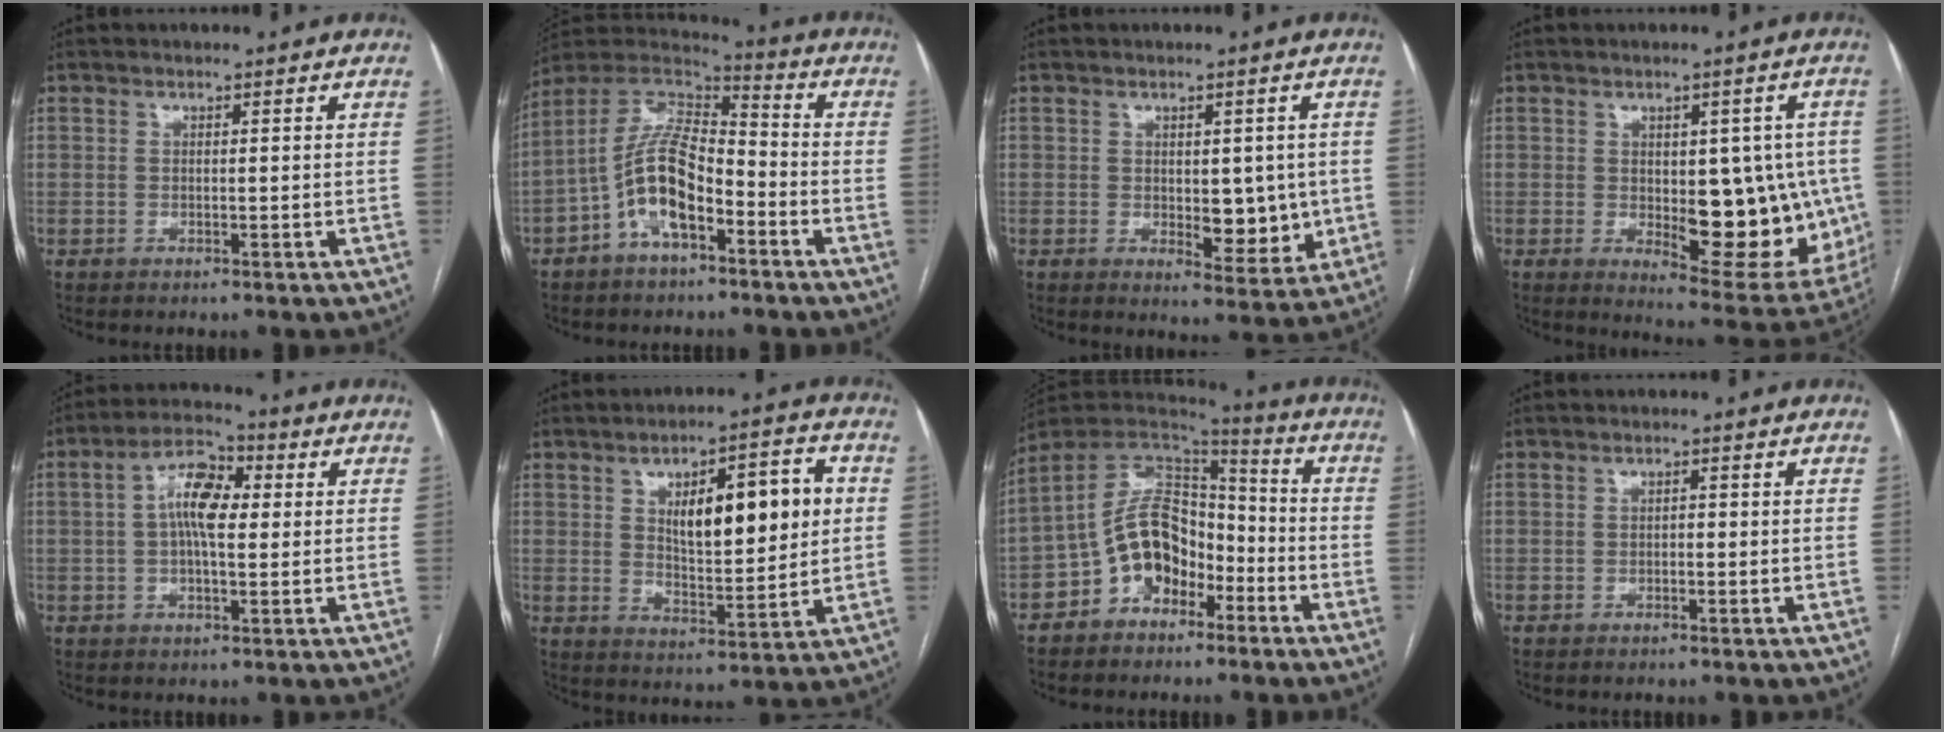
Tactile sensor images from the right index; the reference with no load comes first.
{"total": 12.6, "force": [-5.0, 5.5, 10.2], "torque": [-0.211, 0.030, -0.088]}
{"total": 7.0, "force": [-0.2, 3.6, 6.0], "torque": [-0.065, -0.006, 0.011]}
{"total": 15.0, "force": [-1.2, 6.5, 13.5], "torque": [-0.149, 0.000, 0.004]}
{"total": 8.2, "force": [1.3, 3.4, 7.4], "torque": [-0.143, 0.026, 0.017]}
{"total": 13.9, "force": [3.3, 4.4, 12.8], "torque": [-0.189, 0.015, 0.055]}
{"total": 12.3, "force": [-5.5, 8.0, 7.5], "torque": [-0.147, 0.032, -0.098]}
{"total": 0.5, "force": [-0.2, 0.3, 0.4], "torque": [-0.006, 0.001, -0.005]}